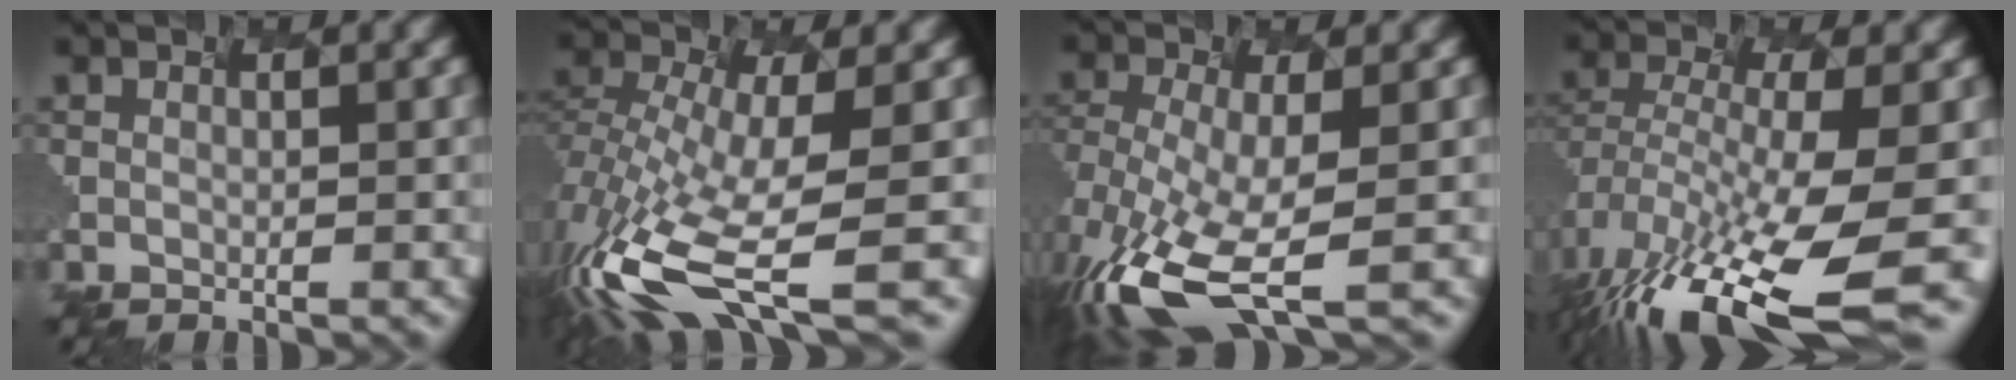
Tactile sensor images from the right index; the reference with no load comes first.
{"total": 11.7, "force": [-6.9, 3.0, 8.9], "torque": [-0.239, -0.040, -0.074]}
{"total": 9.2, "force": [-6.2, 1.8, 6.6], "torque": [-0.187, -0.038, -0.071]}
{"total": 12.0, "force": [-7.0, 2.4, 9.5], "torque": [-0.226, -0.041, -0.061]}